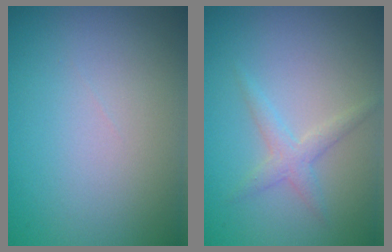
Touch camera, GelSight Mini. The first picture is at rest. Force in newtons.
{"total": 1.9, "press": 1.9, "slide": 0.0}